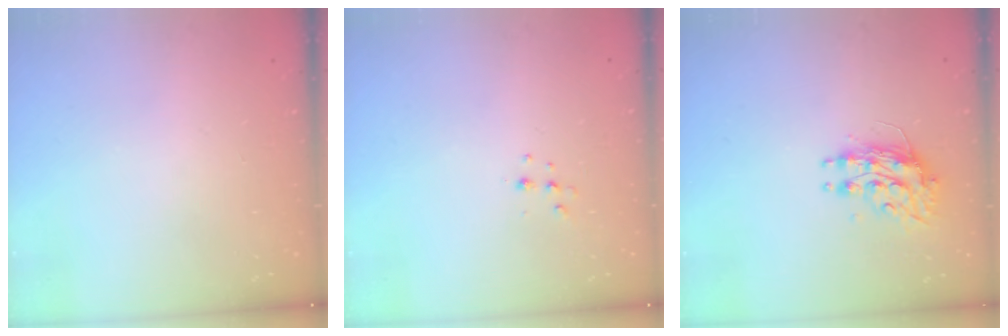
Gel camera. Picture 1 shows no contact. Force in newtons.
{"total": 3.8, "press": 3.7, "slide": 0.7}
{"total": 10.2, "press": 10.2, "slide": 0.7}